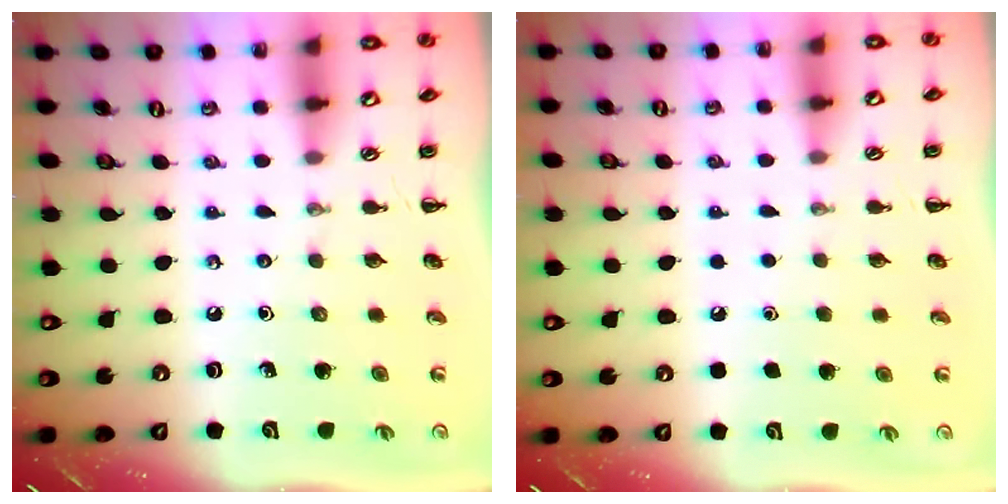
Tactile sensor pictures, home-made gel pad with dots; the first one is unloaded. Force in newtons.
{"total": 1.7, "press": 1.7, "slide": 0.1}